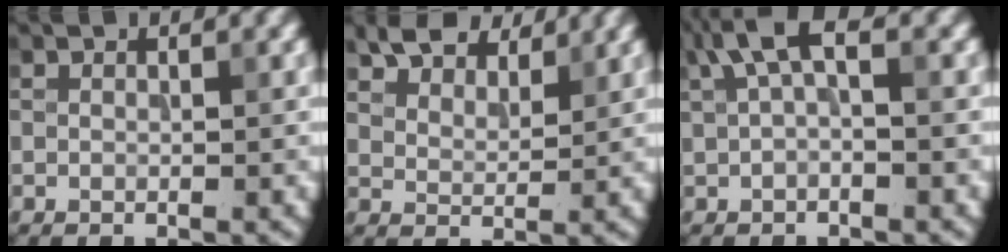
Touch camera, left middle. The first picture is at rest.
{"total": 6.6, "force": [5.4, 2.7, 2.5], "torque": [-0.063, -0.005, 0.103]}
{"total": 3.7, "force": [1.4, 1.3, 3.2], "torque": [-0.060, 0.009, 0.018]}